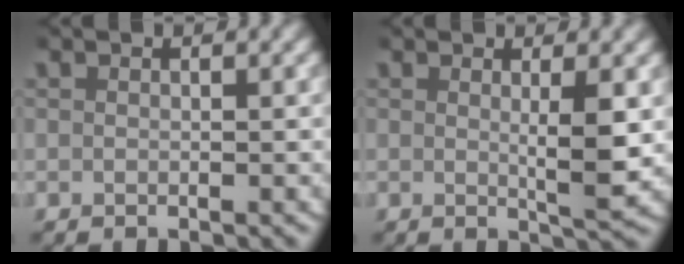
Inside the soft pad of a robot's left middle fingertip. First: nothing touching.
{"total": 3.0, "force": [0.6, 0.2, 2.9], "torque": [-0.043, -0.011, 0.012]}